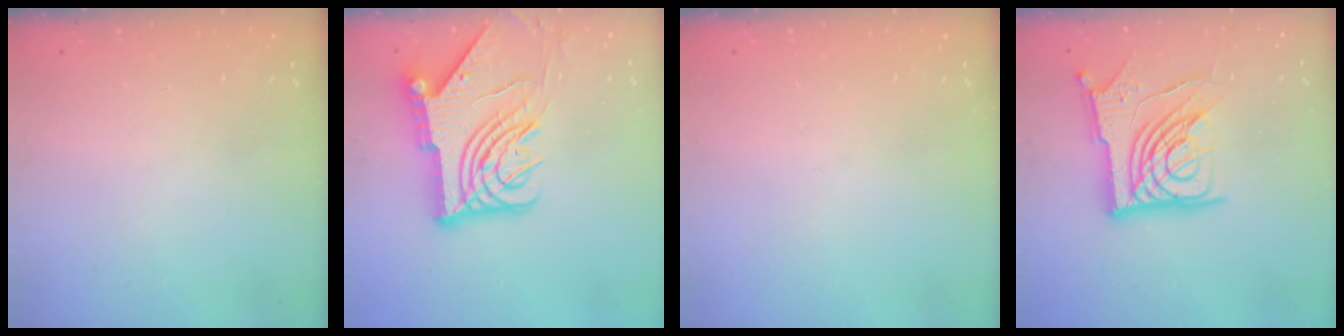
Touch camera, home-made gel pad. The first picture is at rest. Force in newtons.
{"total": 16.2, "press": 16.1, "slide": 2.0}
{"total": 0.0}
{"total": 16.0, "press": 15.9, "slide": 1.8}